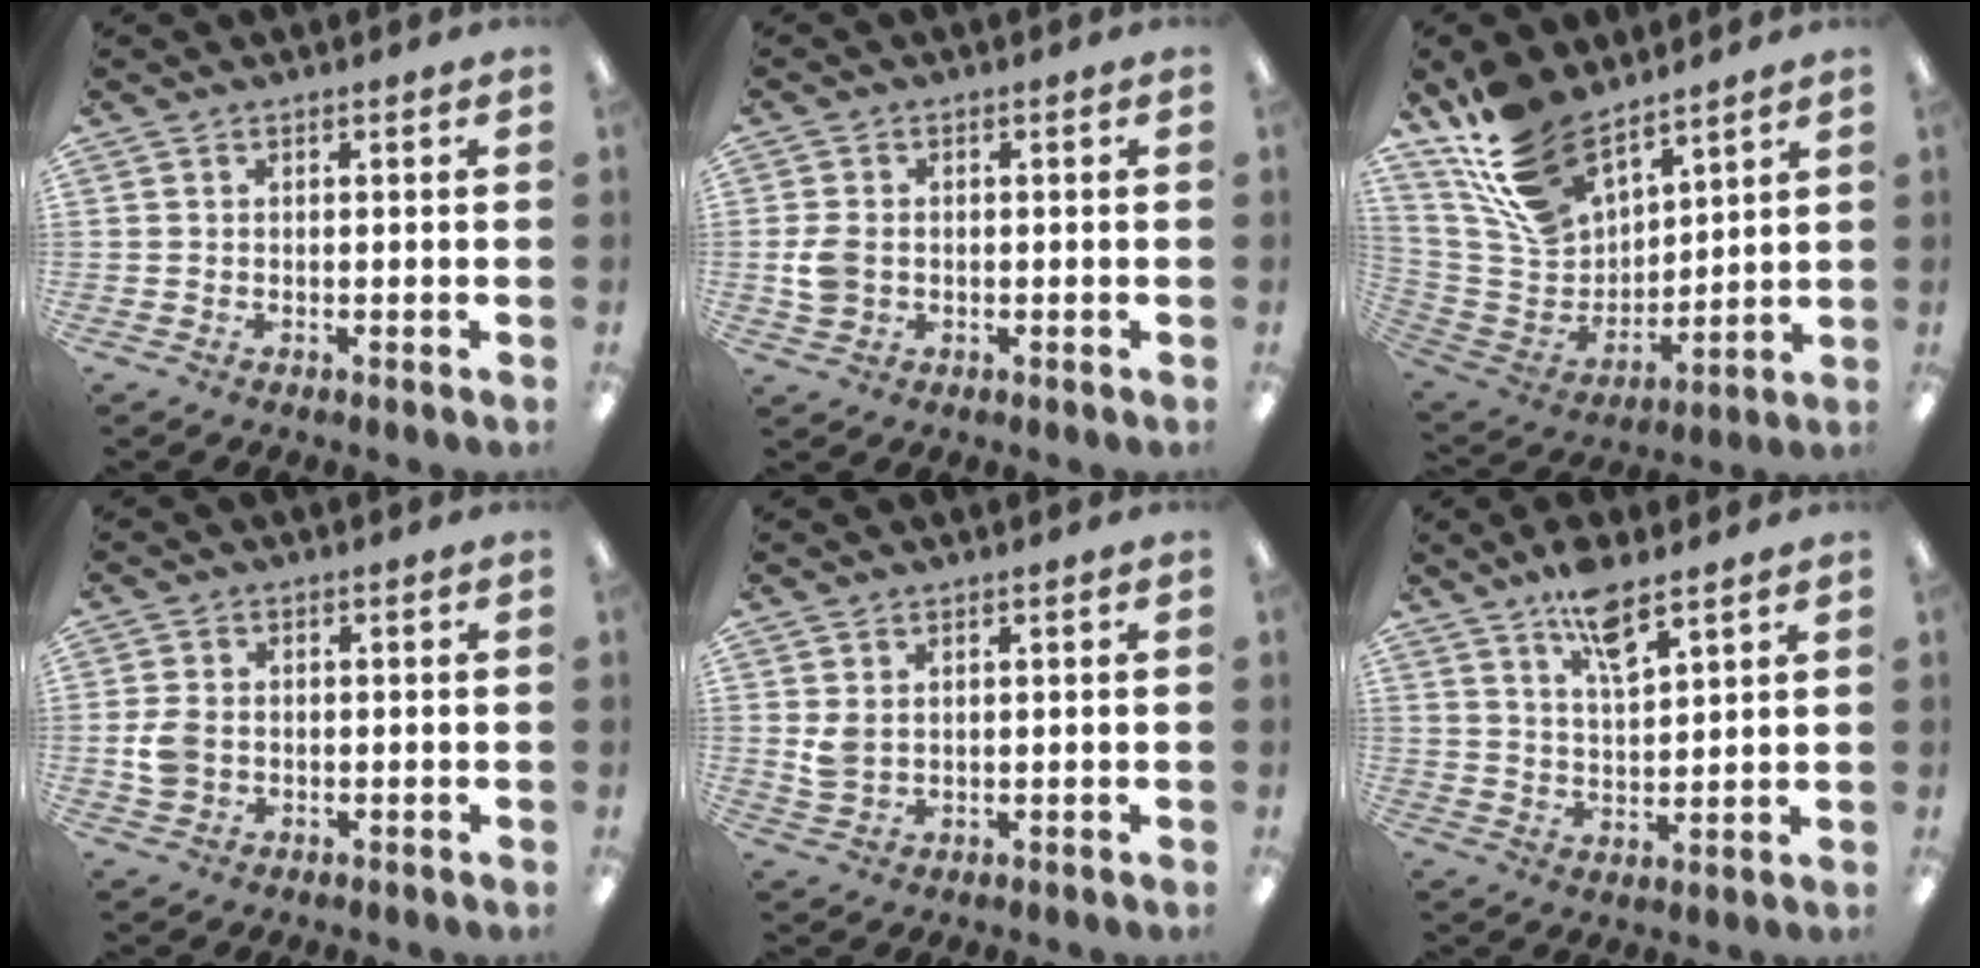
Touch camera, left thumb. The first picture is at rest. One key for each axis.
{"total": 4.8, "fx": -0.1, "fy": 3.7, "fz": 3.0, "tx": -0.066, "ty": 0.005, "tz": -0.003}
{"total": 17.6, "fx": 13.2, "fy": 9.0, "fz": 7.2, "tx": -0.162, "ty": -0.072, "tz": 0.253}
{"total": 4.8, "fx": -0.4, "fy": 3.7, "fz": 3.0, "tx": -0.065, "ty": 0.005, "tz": -0.006}
{"total": 3.4, "fx": 1.3, "fy": 2.2, "fz": 2.3, "tx": -0.045, "ty": -0.003, "tz": 0.021}
{"total": 8.2, "fx": 6.2, "fy": 2.4, "fz": 4.8, "tx": -0.086, "ty": -0.031, "tz": 0.107}